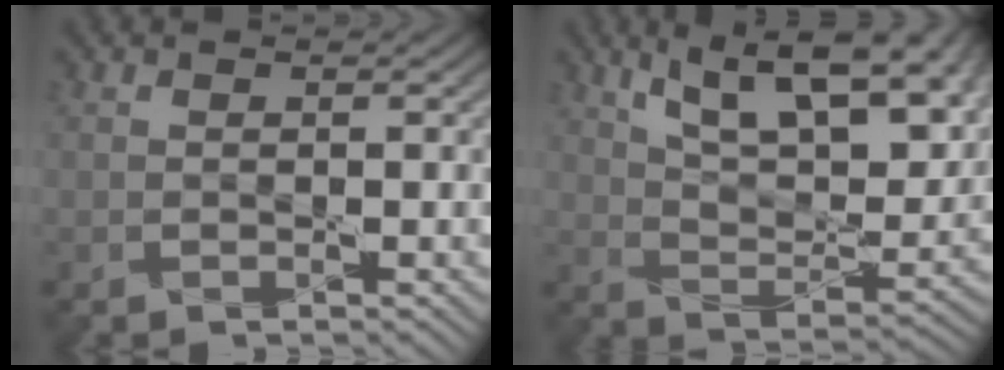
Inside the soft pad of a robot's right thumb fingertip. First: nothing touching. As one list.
[{"total": 16.2, "force": [8.8, 6.8, 11.8], "torque": [-0.201, 0.007, 0.140]}]